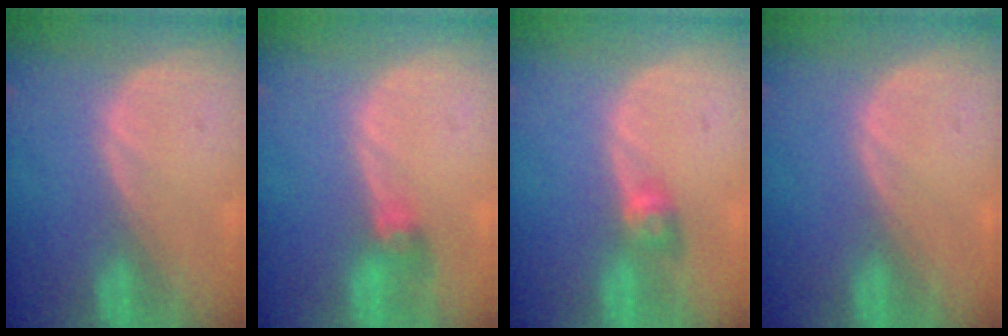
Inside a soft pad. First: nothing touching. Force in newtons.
{"total": 2.7, "press": 2.7, "slide": 0.3}
{"total": 2.9, "press": 2.5, "slide": 1.5}
{"total": 0.0}